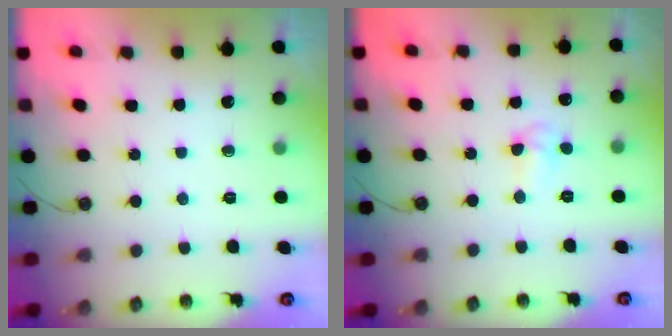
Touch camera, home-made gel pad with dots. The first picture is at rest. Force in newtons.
{"total": 4.7, "press": 2.9, "slide": 3.7}